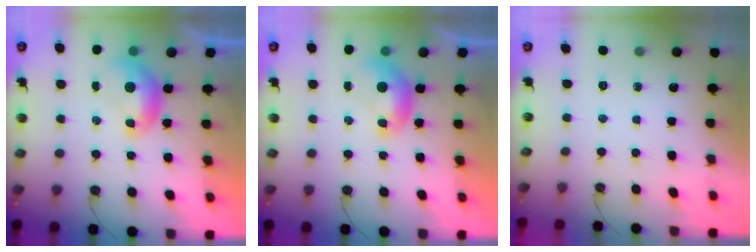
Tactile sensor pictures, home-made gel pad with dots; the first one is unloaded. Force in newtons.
{"total": 0.0}
{"total": 0.0}